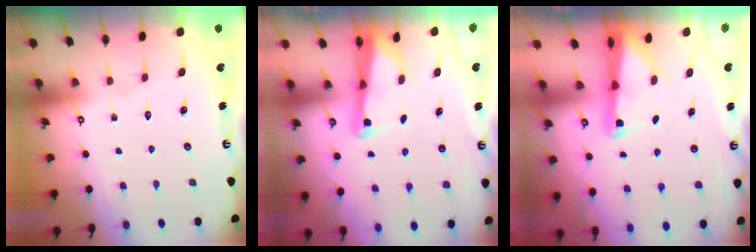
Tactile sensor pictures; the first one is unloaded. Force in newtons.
{"total": 2.8, "press": 2.8, "slide": 0.5}
{"total": 2.7, "press": 2.6, "slide": 0.5}